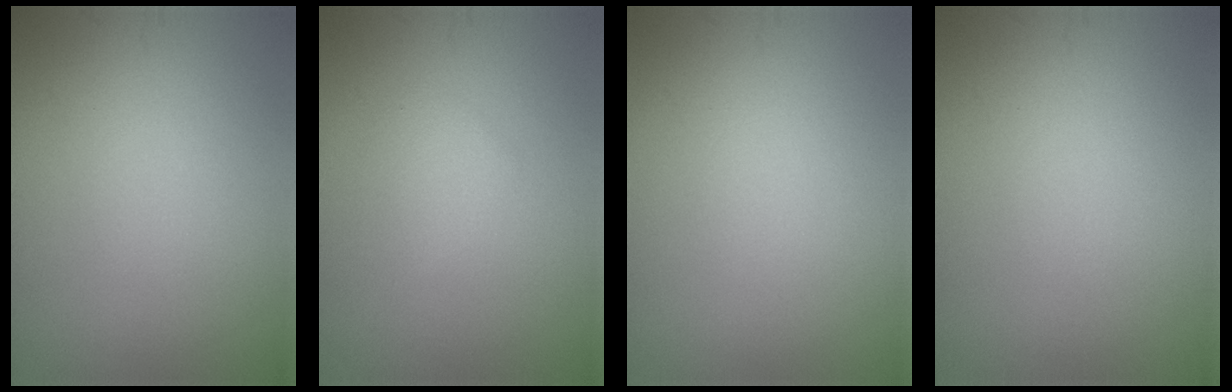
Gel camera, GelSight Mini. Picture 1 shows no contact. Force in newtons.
{"total": 1.4, "press": 1.4, "slide": 0.1}
{"total": 0.0}
{"total": 0.0}